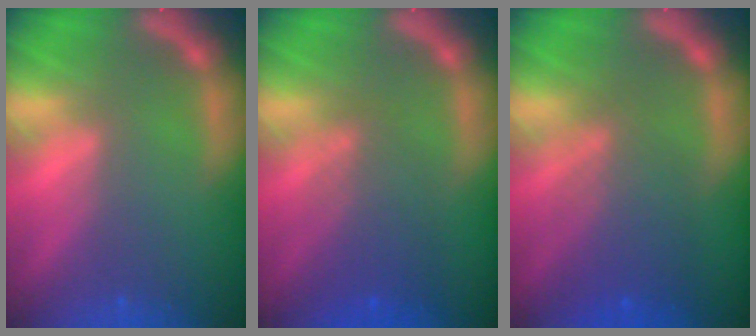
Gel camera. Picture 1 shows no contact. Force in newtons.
{"total": 4.6}
{"total": 5.5}